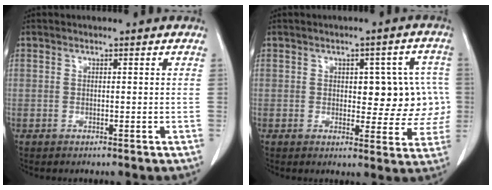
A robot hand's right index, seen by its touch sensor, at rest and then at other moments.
{"total": 8.6, "force": [0.6, 4.3, 7.4], "torque": [-0.071, 0.025, 0.014]}